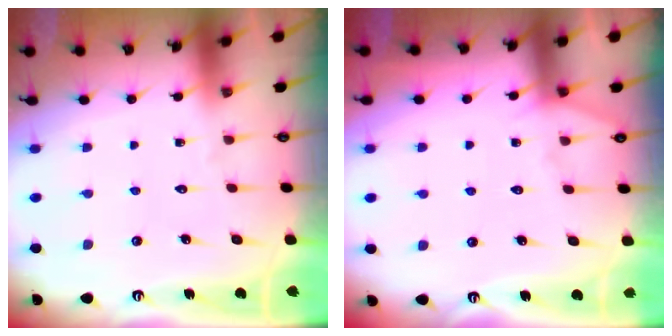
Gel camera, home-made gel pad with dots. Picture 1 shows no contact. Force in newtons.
{"total": 6.1, "press": 6.1, "slide": 0.6}